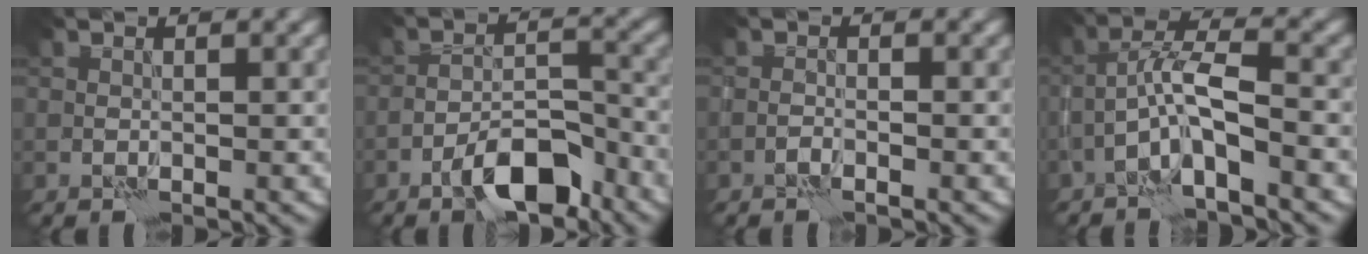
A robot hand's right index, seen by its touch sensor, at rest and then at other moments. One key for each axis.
{"total": 6.0, "fx": -4.1, "fy": 1.9, "fz": 4.0, "tx": -0.059, "ty": 0.013, "tz": -0.068}
{"total": 0.5, "fx": -0.4, "fy": -0.3, "fz": 0.1, "tx": -0.001, "ty": 0.004, "tz": -0.008}
{"total": 4.3, "fx": -1.8, "fy": 0.6, "fz": 3.8, "tx": -0.072, "ty": 0.016, "tz": -0.038}